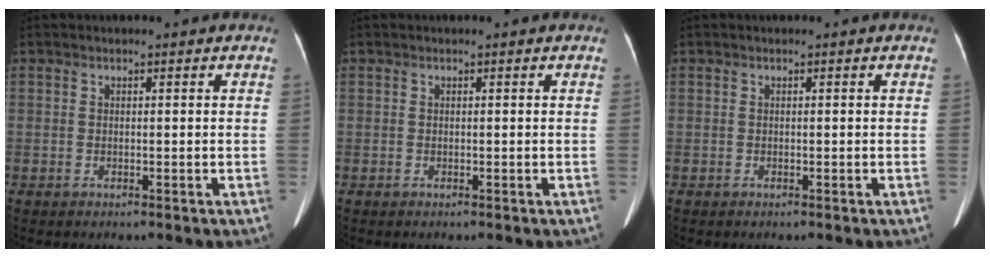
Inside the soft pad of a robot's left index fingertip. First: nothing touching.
{"total": 0.0}
{"total": 0.0}